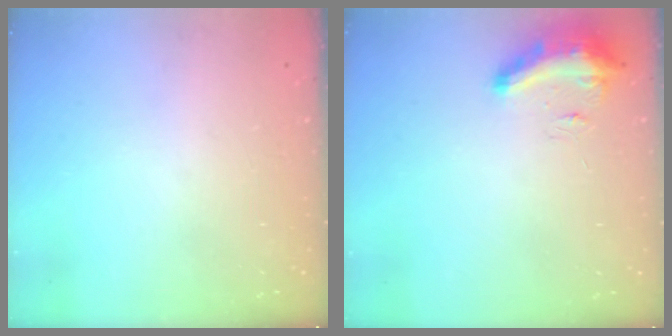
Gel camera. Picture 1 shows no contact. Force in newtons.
{"total": 8.5, "press": 8.5, "slide": 0.8}